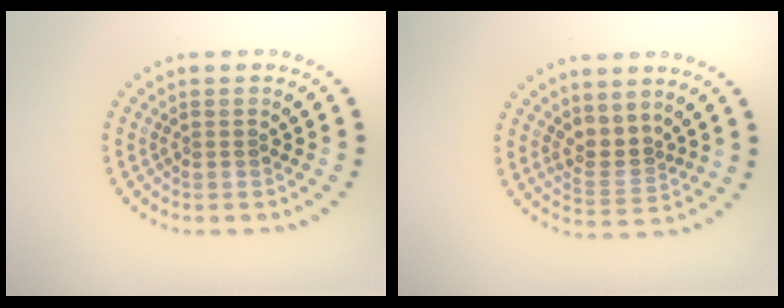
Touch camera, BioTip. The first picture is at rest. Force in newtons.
{"total": 2.3, "press": 1.8, "slide": 1.4}